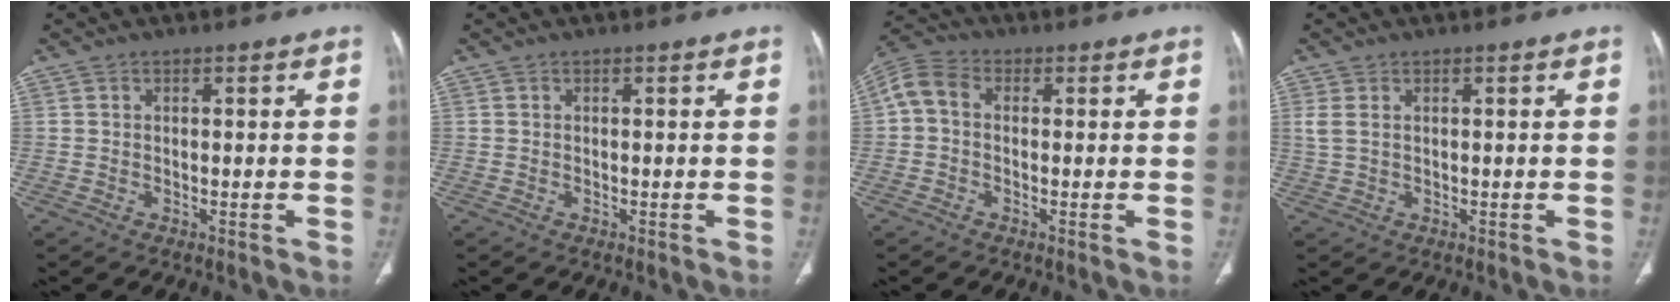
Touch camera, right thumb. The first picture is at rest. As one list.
[{"total": 0.0}, {"total": 5.8, "force": [0.2, 4.0, 4.2], "torque": [-0.083, 0.017, -0.010]}, {"total": 2.1, "force": [0.5, 1.3, 1.5], "torque": [-0.047, 0.010, 0.018]}]